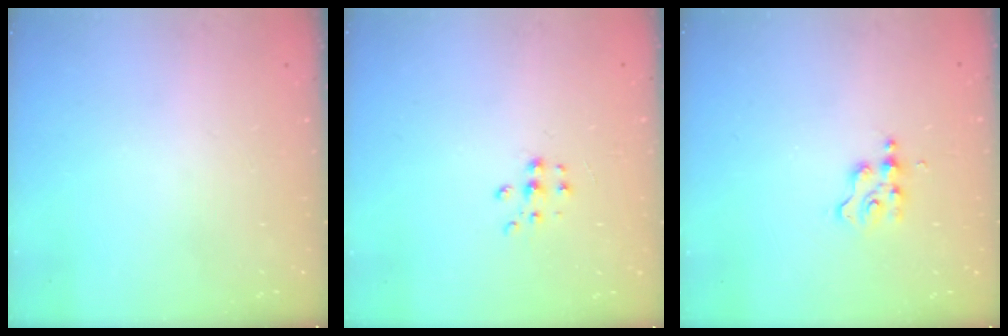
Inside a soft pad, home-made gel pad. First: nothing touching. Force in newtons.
{"total": 5.6, "press": 5.6, "slide": 0.5}
{"total": 2.9, "press": 2.9, "slide": 0.4}